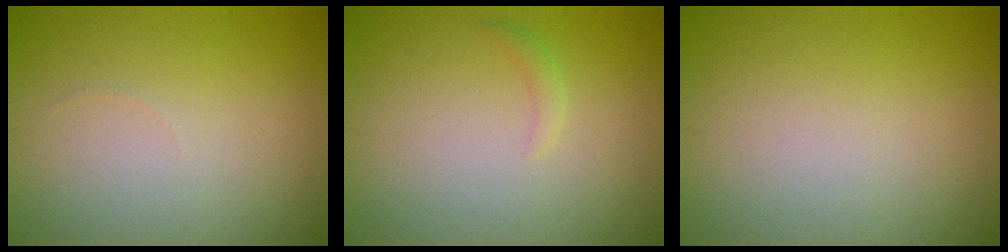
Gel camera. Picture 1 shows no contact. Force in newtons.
{"total": 0.8, "press": 0.8, "slide": 0.1}
{"total": 0.0}